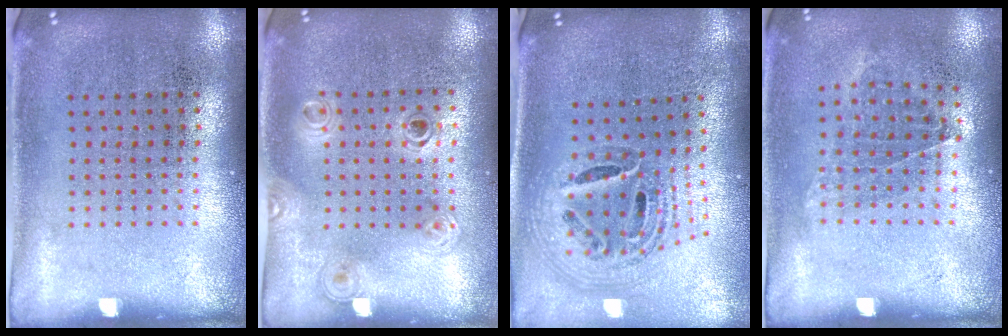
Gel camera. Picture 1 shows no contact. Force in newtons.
{"total": 1.2, "press": 1.1, "slide": 0.5}
{"total": 1.6, "press": 1.4, "slide": 0.8}
{"total": 1.0, "press": 0.8, "slide": 0.6}